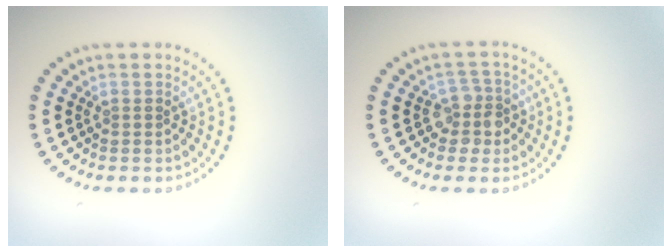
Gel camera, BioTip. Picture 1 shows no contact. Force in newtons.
{"total": 2.5, "press": 2.1, "slide": 1.3}